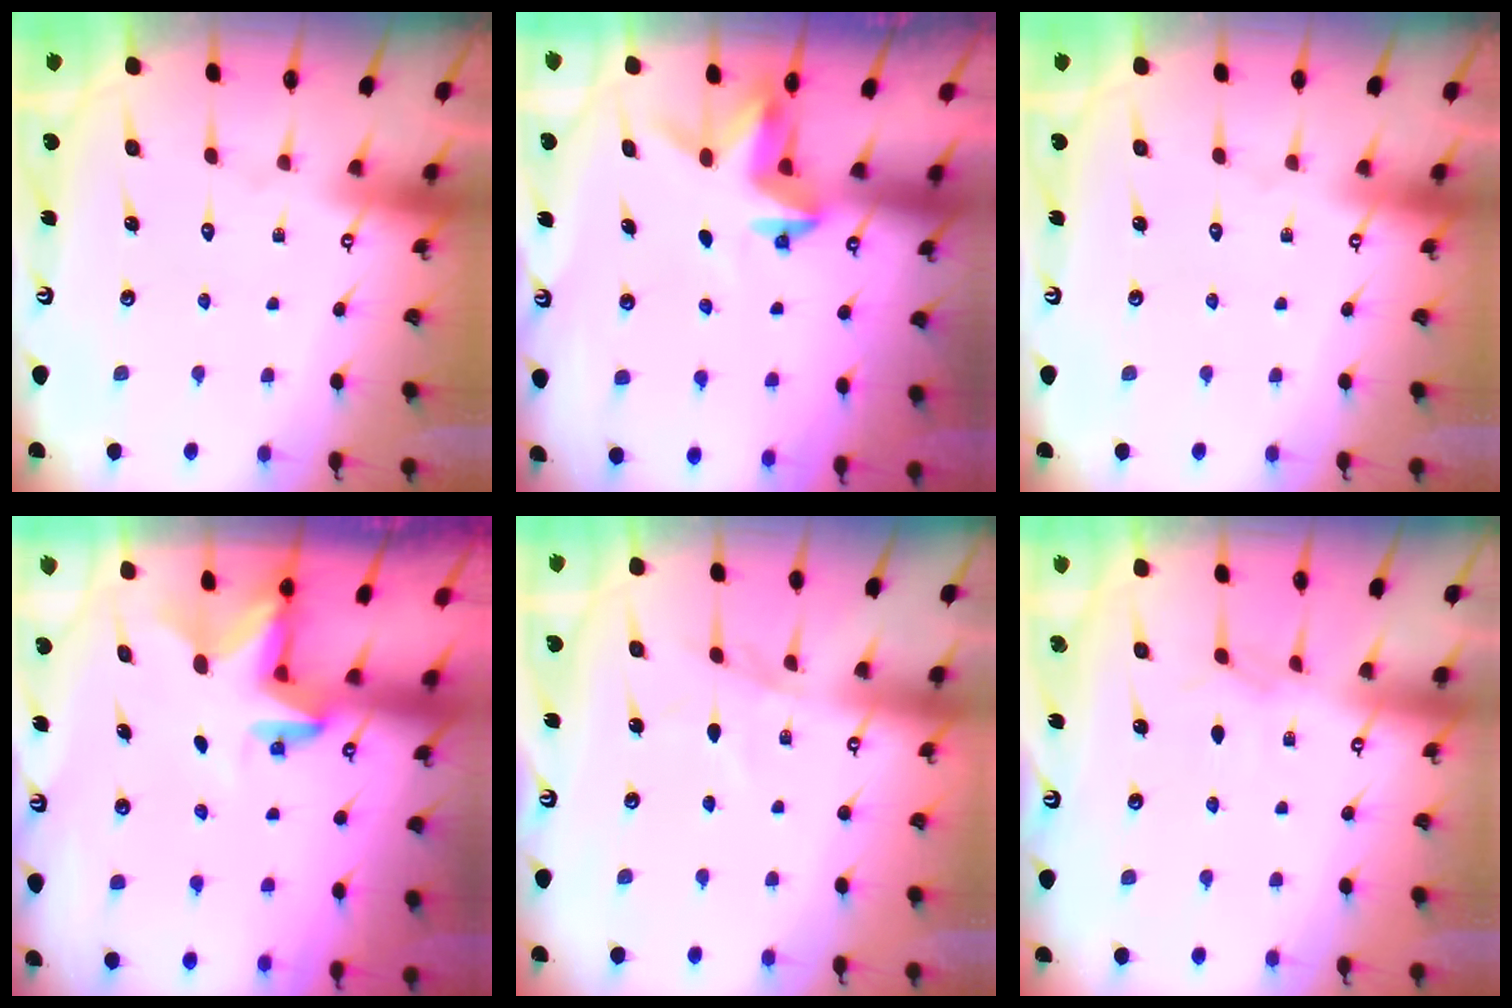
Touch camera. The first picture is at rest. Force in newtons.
{"total": 3.0, "press": 3.0, "slide": 0.2}
{"total": 0.0}
{"total": 2.9, "press": 2.9, "slide": 0.1}
{"total": 3.7, "press": 3.7, "slide": 0.4}
{"total": 3.6, "press": 3.5, "slide": 0.5}